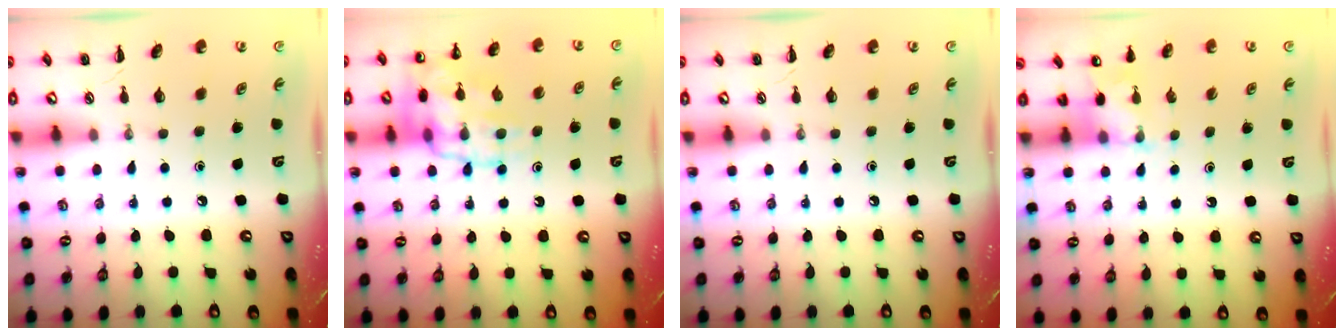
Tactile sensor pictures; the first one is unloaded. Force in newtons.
{"total": 15.2, "press": 15.1, "slide": 1.6}
{"total": 0.0}
{"total": 4.4, "press": 4.2, "slide": 1.3}